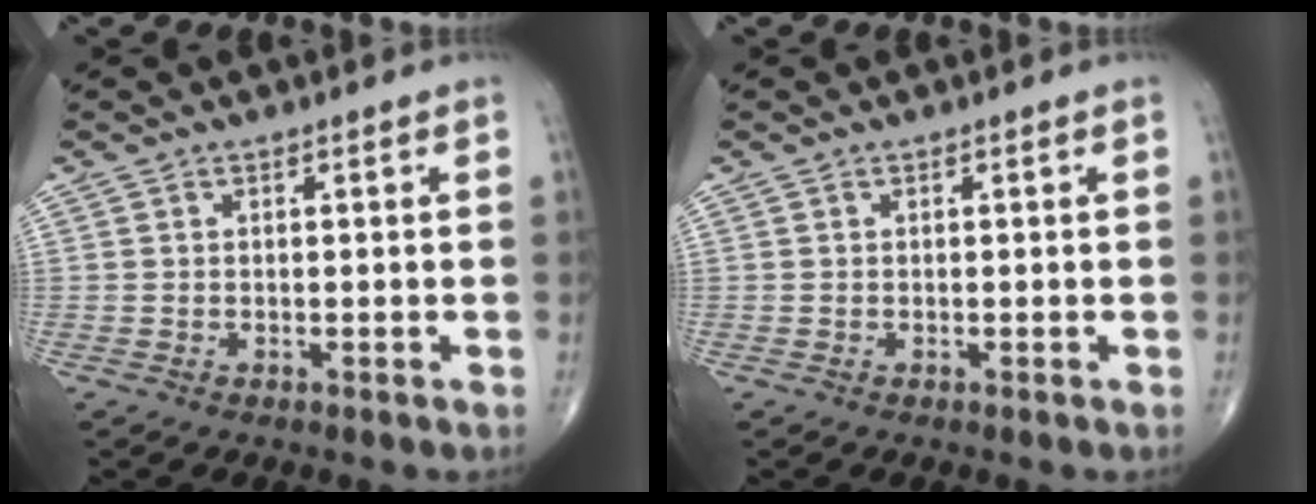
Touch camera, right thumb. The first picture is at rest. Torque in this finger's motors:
{"motor_torque": [0.04, 0.04, -0.04, -0.04, 0.00]}